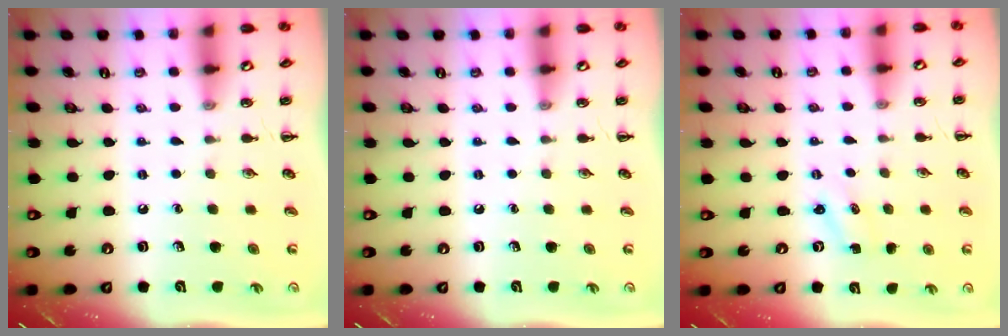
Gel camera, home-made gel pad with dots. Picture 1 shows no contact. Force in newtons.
{"total": 0.0}
{"total": 1.3, "press": 1.2, "slide": 0.3}